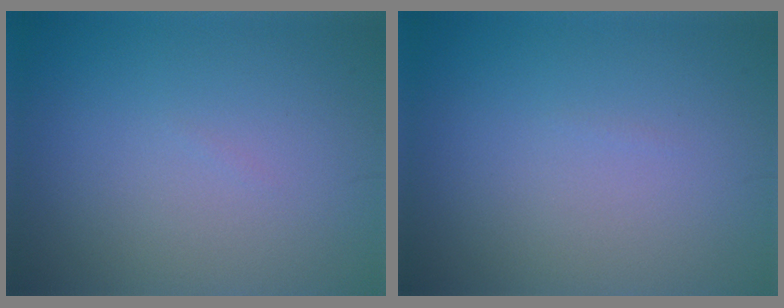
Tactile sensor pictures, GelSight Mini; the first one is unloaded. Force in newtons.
{"total": 0.0}